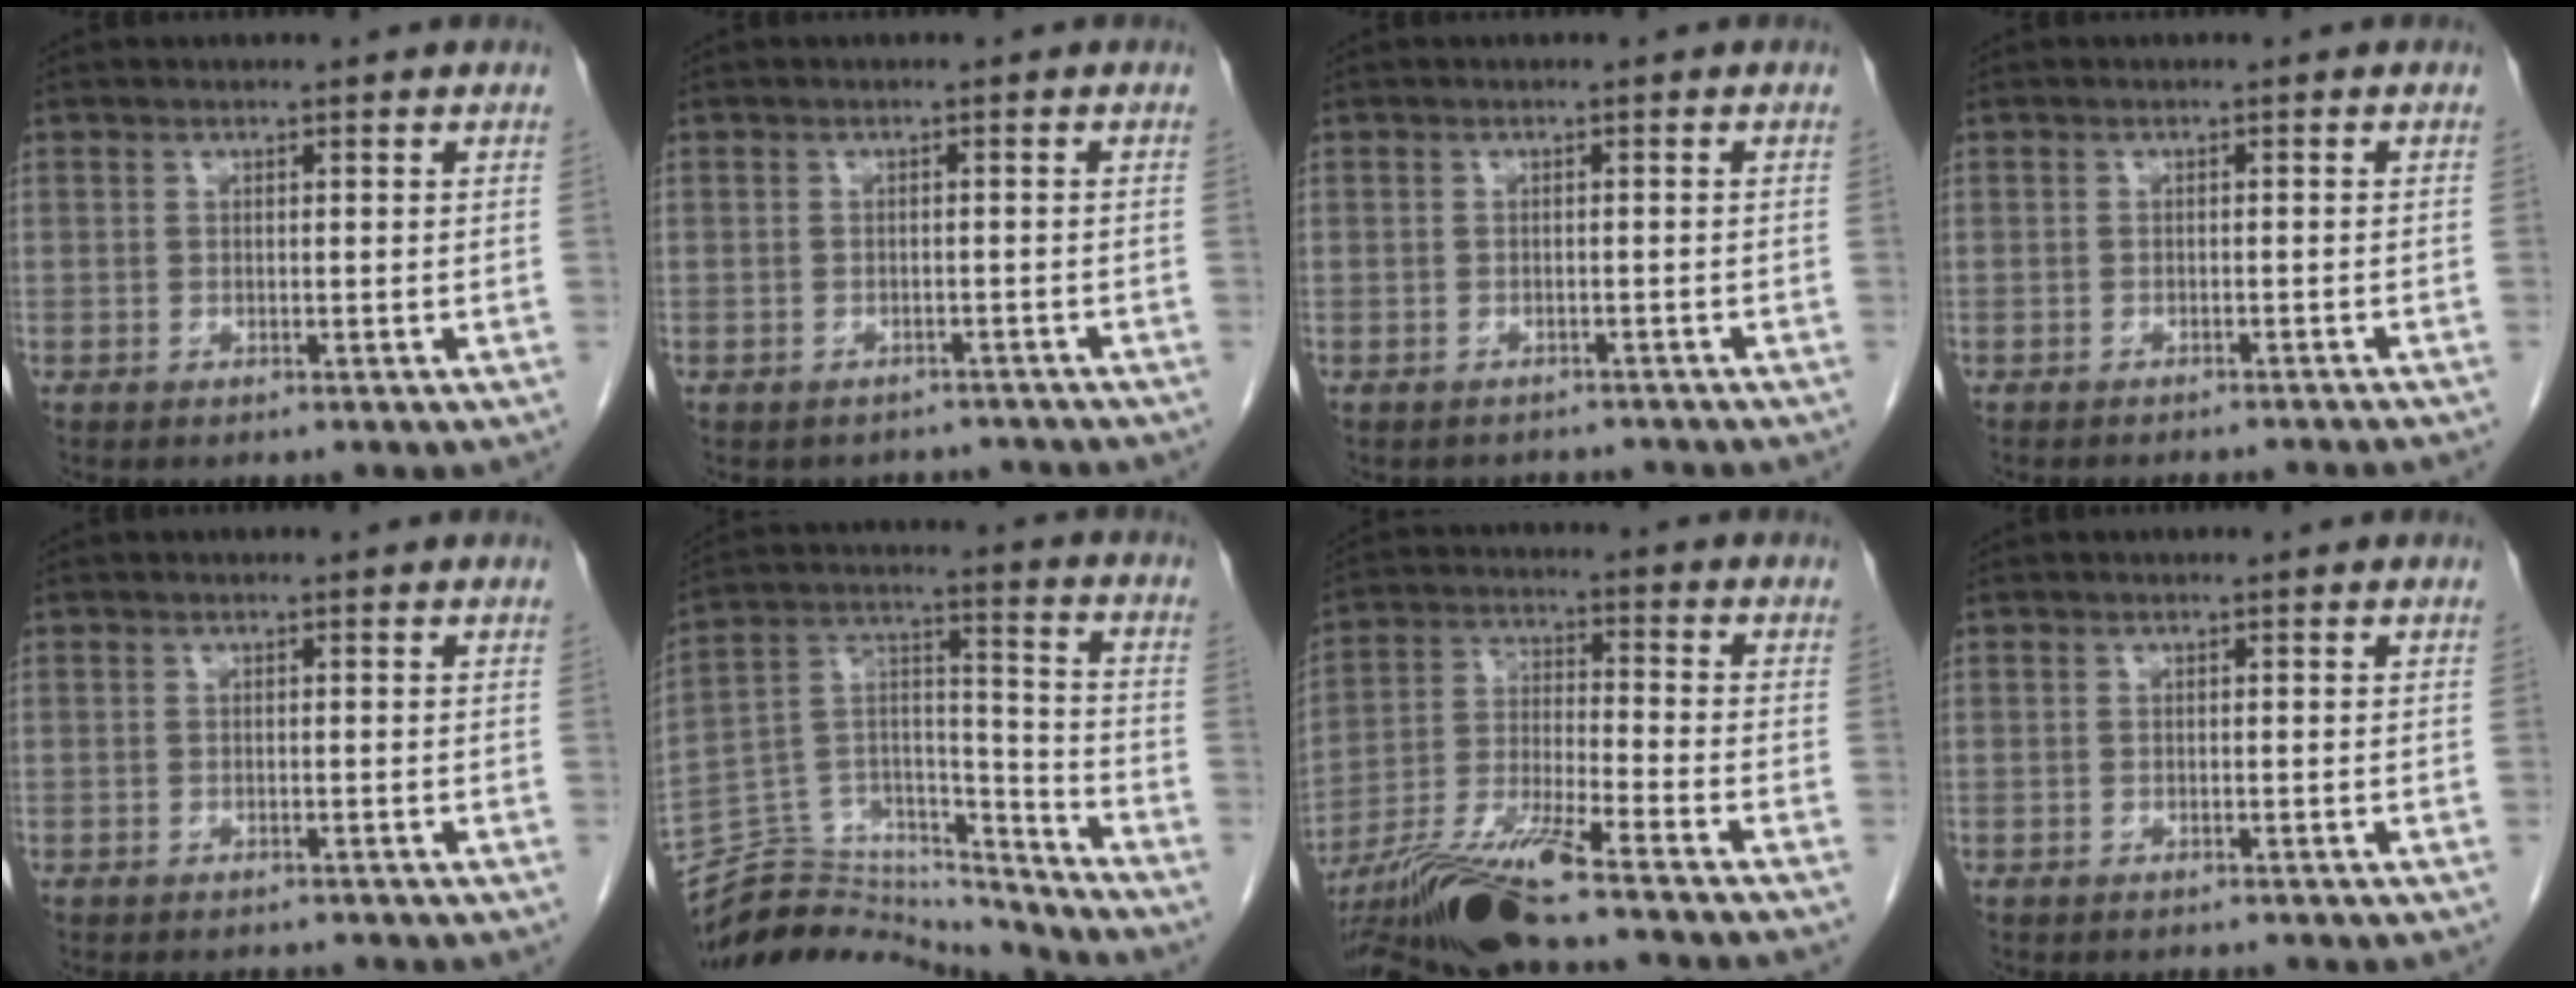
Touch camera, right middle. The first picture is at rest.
{"total": 5.4, "force": [-4.9, 2.1, 0.1], "torque": [0.000, 0.011, -0.052]}
{"total": 4.2, "force": [-3.9, 1.5, 0.2], "torque": [-0.004, 0.004, -0.045]}
{"total": 8.3, "force": [-7.9, 0.5, 2.6], "torque": [-0.026, -0.008, -0.085]}
{"total": 2.0, "force": [-1.9, 0.5, 0.4], "torque": [-0.008, -0.007, -0.021]}
{"total": 18.5, "force": [-17.9, 4.0, 2.1], "torque": [-0.039, 0.068, -0.288]}
{"total": 14.3, "force": [-11.8, -1.0, 8.1], "torque": [-0.161, -0.021, -0.214]}
{"total": 1.3, "force": [-1.2, 0.2, 0.3], "torque": [-0.014, -0.006, -0.015]}